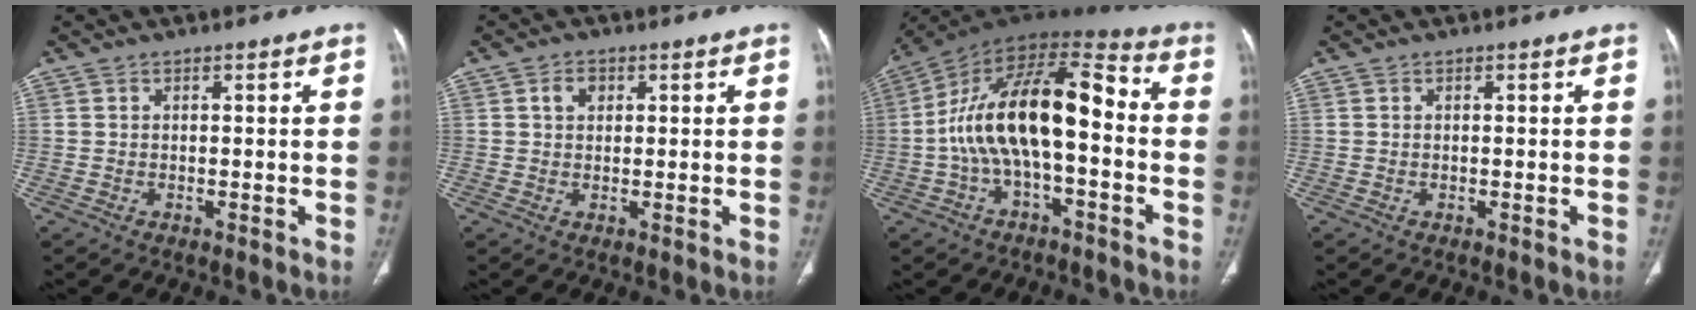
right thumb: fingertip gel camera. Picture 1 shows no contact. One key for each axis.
{"total": 2.8, "fx": 1.0, "fy": 2.1, "fz": 1.6, "tx": -0.020, "ty": 0.002, "tz": 0.017}
{"total": 18.9, "fx": -1.9, "fy": 8.5, "fz": 16.8, "tx": -0.289, "ty": 0.059, "tz": -0.037}
{"total": 0.0}